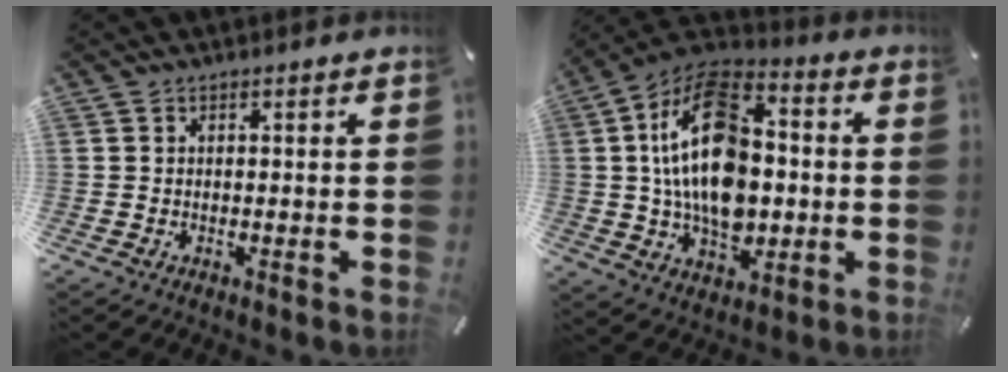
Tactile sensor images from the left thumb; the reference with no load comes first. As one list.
[{"total": 20.9, "force": [0.6, 13.6, 15.8], "torque": [-0.312, 0.000, 0.003]}]